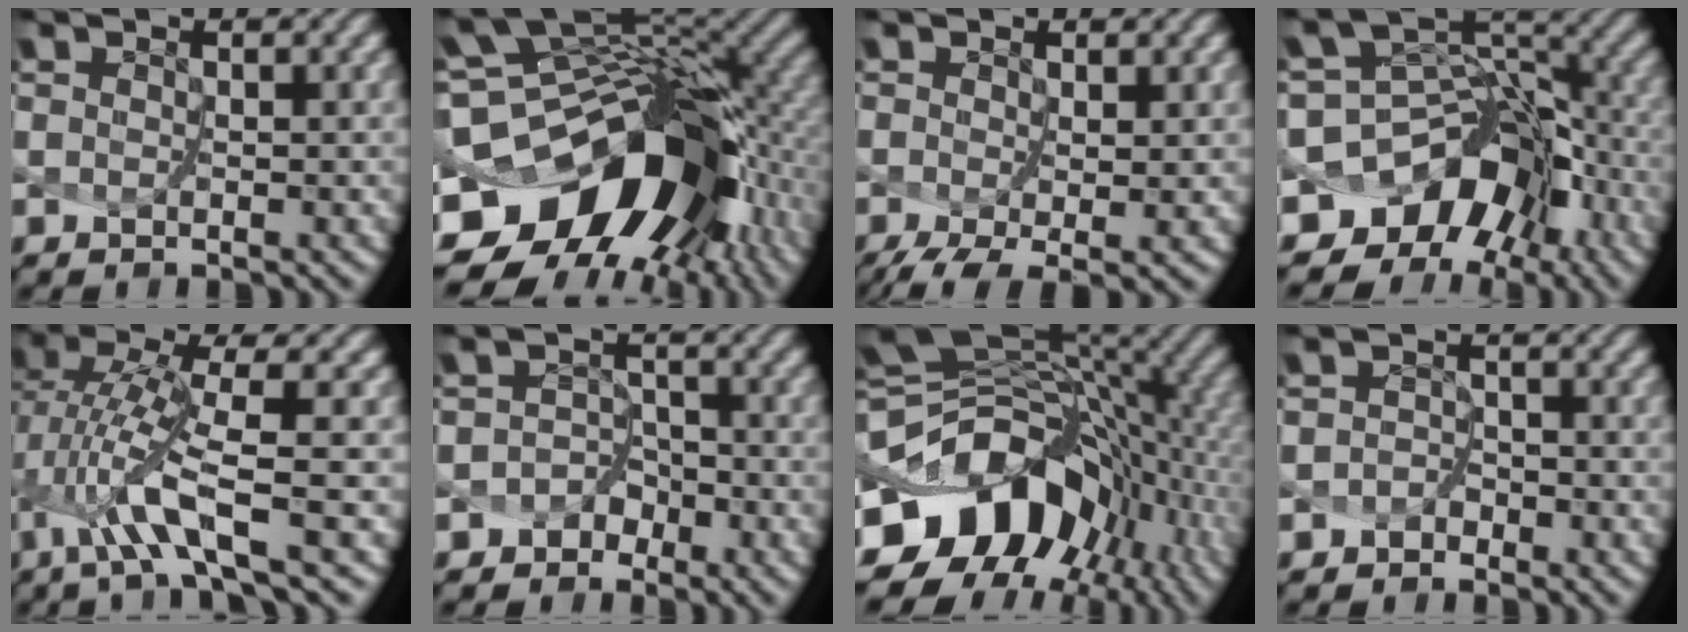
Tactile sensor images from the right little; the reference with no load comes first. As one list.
[{"total": 15.0, "force": [-7.2, 9.6, 9.0], "torque": [-0.153, -0.018, -0.108]}, {"total": 4.6, "force": [-2.2, 1.9, 3.6], "torque": [-0.089, -0.016, -0.037]}, {"total": 8.5, "force": [-5.8, 5.5, 2.8], "torque": [-0.035, 0.014, -0.096]}, {"total": 5.6, "force": [-1.5, 0.6, 5.3], "torque": [-0.118, -0.004, -0.023]}, {"total": 3.0, "force": [-2.0, 2.2, -0.2], "torque": [0.033, 0.010, -0.048]}, {"total": 12.1, "force": [-5.7, 8.6, 6.3], "torque": [-0.116, 0.006, -0.100]}, {"total": 1.4, "force": [-1.2, 0.6, -0.4], "torque": [0.021, 0.001, -0.021]}]